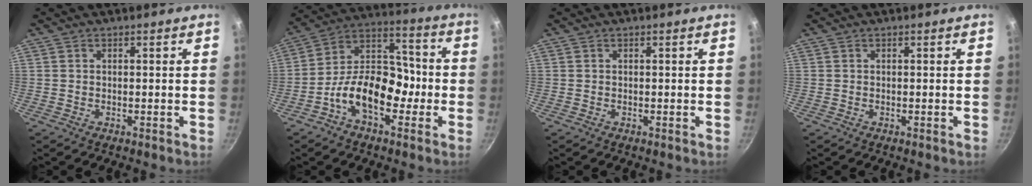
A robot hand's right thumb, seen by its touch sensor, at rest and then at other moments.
{"total": 14.8, "force": [-5.0, 9.1, 10.6], "torque": [-0.129, 0.062, -0.103]}
{"total": 0.0}
{"total": 0.0}